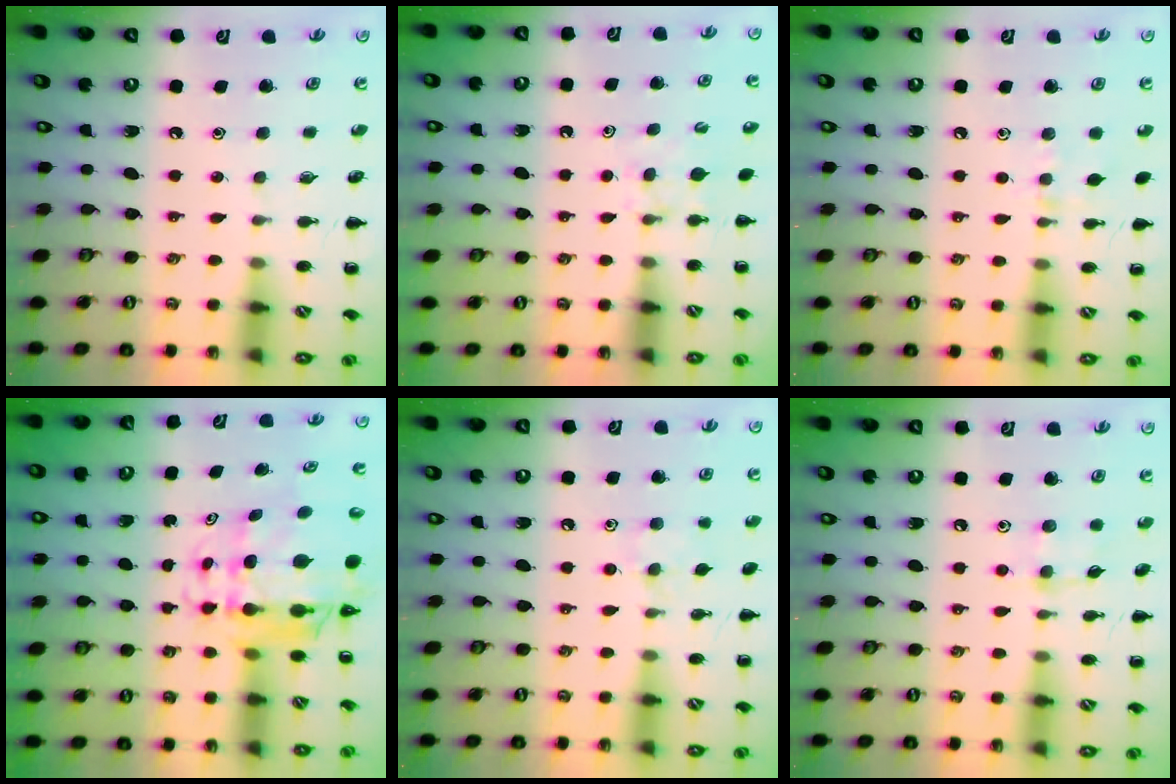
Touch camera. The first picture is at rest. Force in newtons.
{"total": 4.1, "press": 3.8, "slide": 1.4}
{"total": 5.1, "press": 4.8, "slide": 1.7}
{"total": 8.7, "press": 8.2, "slide": 2.9}
{"total": 6.9, "press": 6.6, "slide": 2.0}
{"total": 5.0, "press": 4.9, "slide": 1.2}